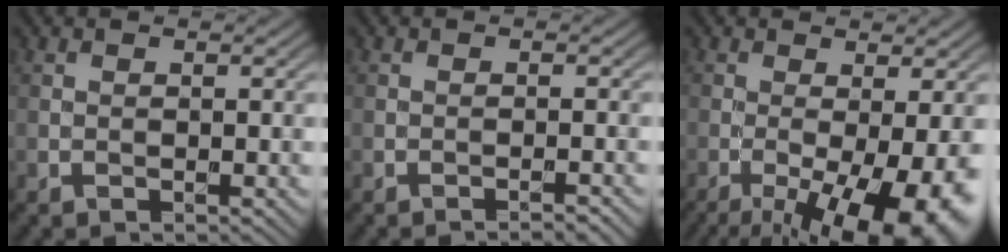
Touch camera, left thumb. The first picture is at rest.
{"total": 1.4, "force": [-1.1, 0.1, 0.8], "torque": [-0.004, 0.005, -0.021]}
{"total": 13.8, "force": [-6.0, 4.1, 11.7], "torque": [-0.182, -0.019, -0.080]}